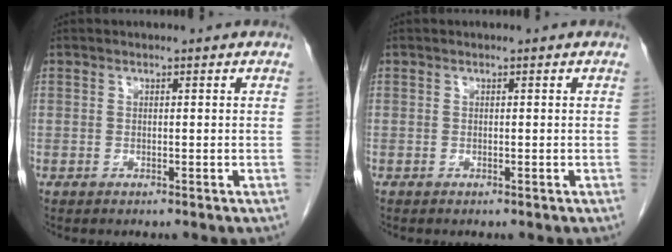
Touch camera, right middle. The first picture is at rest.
{"total": 0.0}